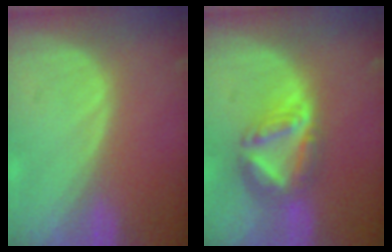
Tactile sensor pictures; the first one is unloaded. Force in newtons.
{"total": 7.4, "press": 6.6, "slide": 3.3}